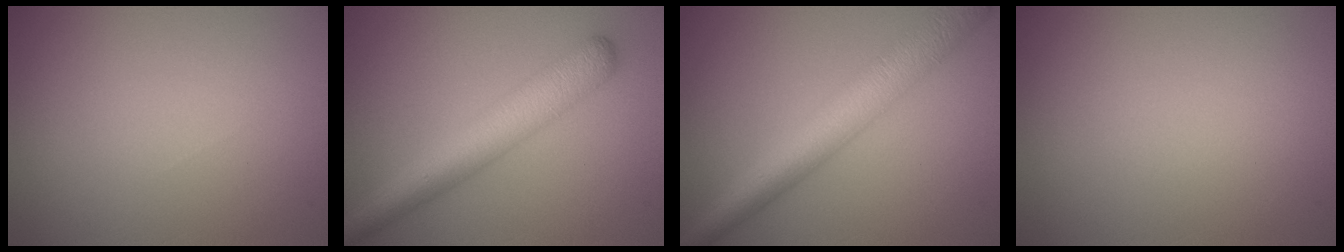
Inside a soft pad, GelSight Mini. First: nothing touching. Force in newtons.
{"total": 5.6, "press": 5.6, "slide": 0.1}
{"total": 6.1, "press": 6.1, "slide": 0.1}
{"total": 0.0}